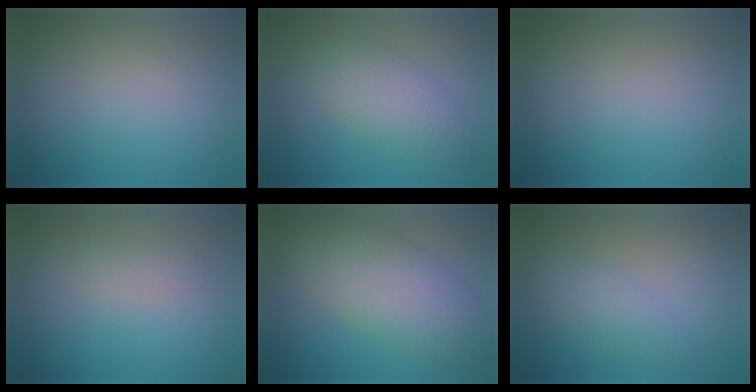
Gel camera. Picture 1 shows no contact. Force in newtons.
{"total": 4.3, "press": 4.3, "slide": 0.2}
{"total": 0.0}
{"total": 1.3, "press": 1.3, "slide": 0.0}
{"total": 7.7, "press": 7.7, "slide": 0.1}
{"total": 2.2, "press": 2.2, "slide": 0.1}